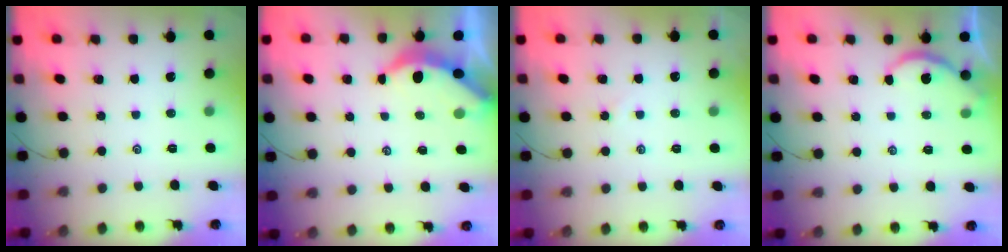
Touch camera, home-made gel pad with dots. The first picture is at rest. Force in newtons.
{"total": 3.8, "press": 3.8, "slide": 0.4}
{"total": 1.4, "press": 1.4, "slide": 0.4}
{"total": 3.9, "press": 3.9, "slide": 0.3}